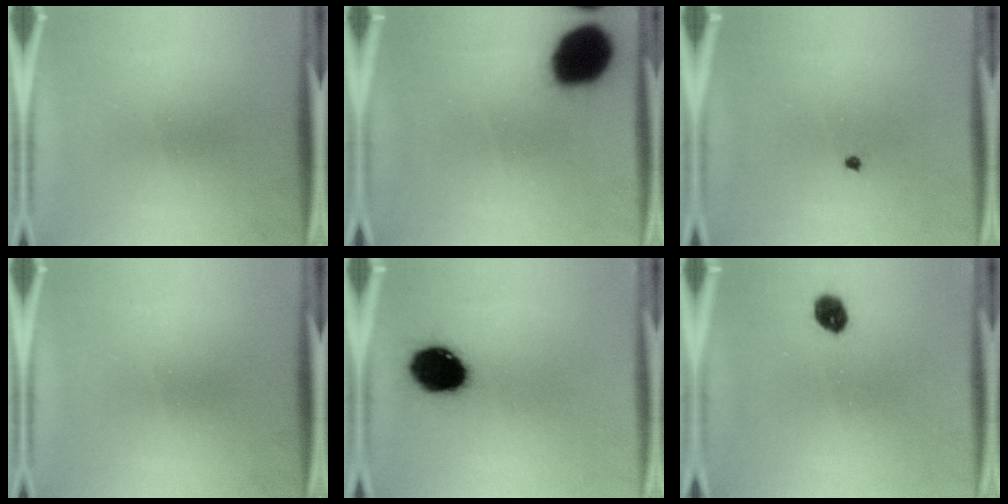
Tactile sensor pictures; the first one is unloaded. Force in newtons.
{"total": 17.8}
{"total": 0.5}
{"total": 0.0}
{"total": 13.1}
{"total": 4.0}